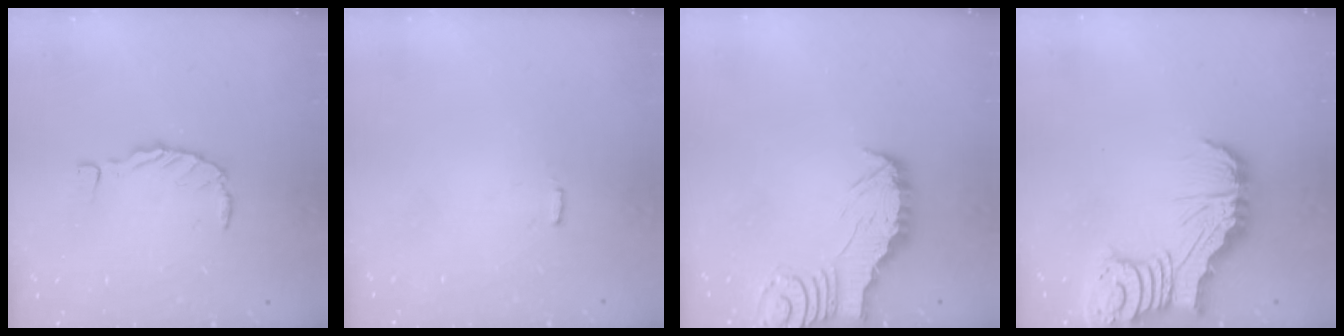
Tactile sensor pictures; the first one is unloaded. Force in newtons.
{"total": 1.3, "press": 1.3, "slide": 0.3}
{"total": 2.4, "press": 2.4, "slide": 0.2}
{"total": 12.0, "press": 11.9, "slide": 1.3}